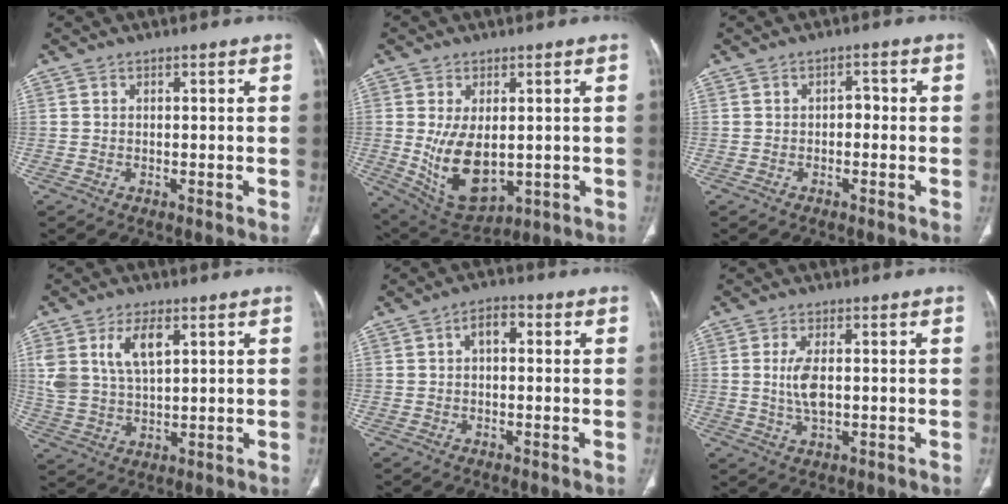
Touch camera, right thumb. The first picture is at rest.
{"total": 11.9, "force": [-0.6, 6.7, 9.8], "torque": [-0.162, -0.012, 0.018]}
{"total": 1.8, "force": [-0.4, 1.3, 1.2], "torque": [-0.008, 0.010, -0.012]}
{"total": 9.3, "force": [3.8, 4.7, 7.0], "torque": [-0.137, -0.008, 0.080]}
{"total": 4.0, "force": [0.6, 2.3, 3.2], "torque": [-0.045, 0.014, 0.003]}
{"total": 5.2, "force": [0.2, 2.3, 4.6], "torque": [-0.101, -0.006, 0.006]}